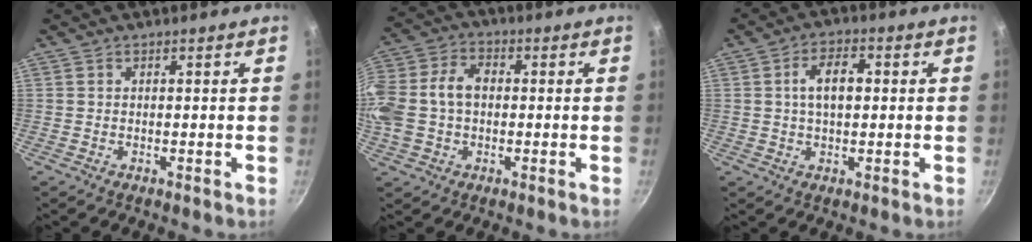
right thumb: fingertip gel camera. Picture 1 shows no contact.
{"total": 15.2, "force": [-0.1, 11.0, 10.4], "torque": [-0.223, 0.036, -0.007]}
{"total": 6.9, "force": [0.9, 3.9, 5.7], "torque": [-0.084, 0.015, 0.014]}